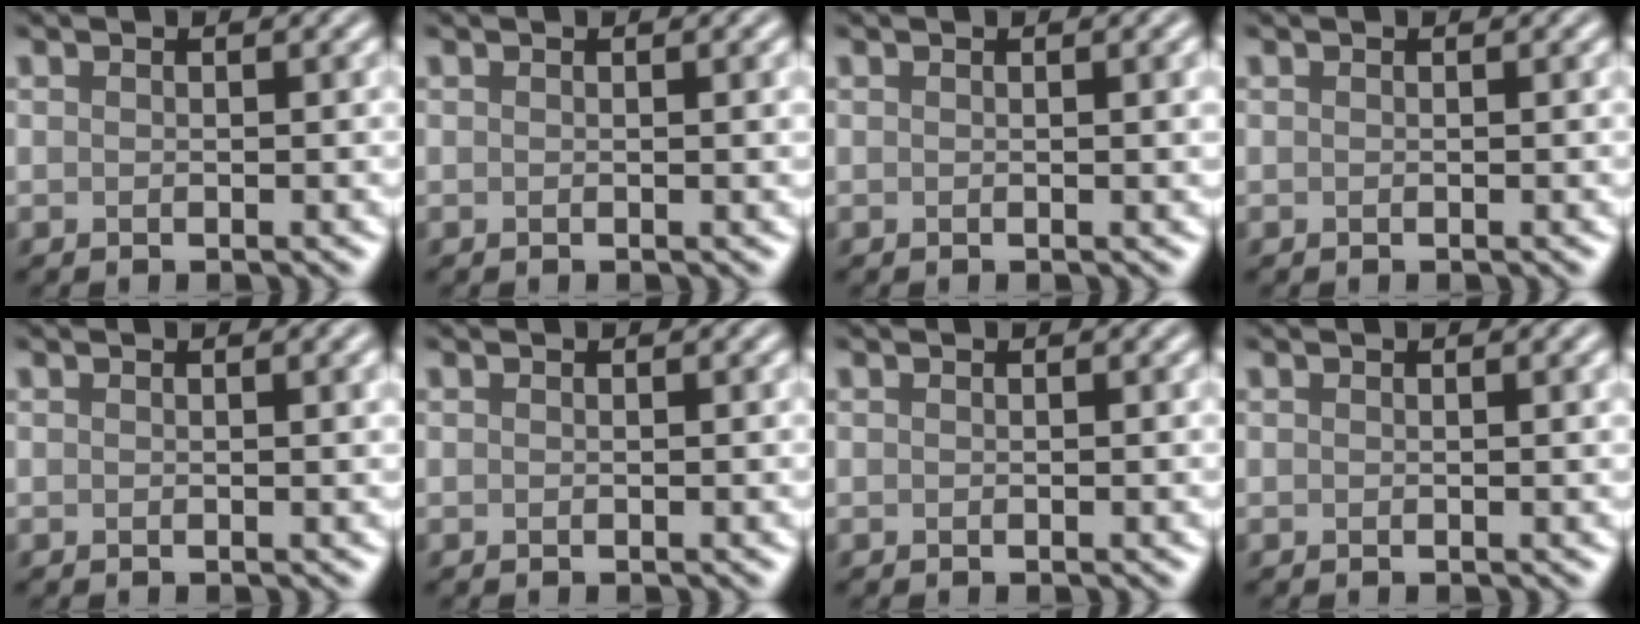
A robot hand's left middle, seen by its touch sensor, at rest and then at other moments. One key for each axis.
{"total": 0.8, "fx": 0.2, "fy": 0.2, "fz": 0.8, "tx": -0.007, "ty": 0.003, "tz": 0.002}
{"total": 1.4, "fx": 0.3, "fy": 0.4, "fz": 1.3, "tx": -0.013, "ty": 0.004, "tz": 0.002}
{"total": 0.0}
{"total": 1.1, "fx": 0.4, "fy": 0.3, "fz": 1.0, "tx": -0.010, "ty": 0.004, "tz": 0.005}
{"total": 0.0}
{"total": 0.0}
{"total": 0.7, "fx": 0.3, "fy": 0.1, "fz": 0.7, "tx": -0.006, "ty": 0.004, "tz": 0.004}